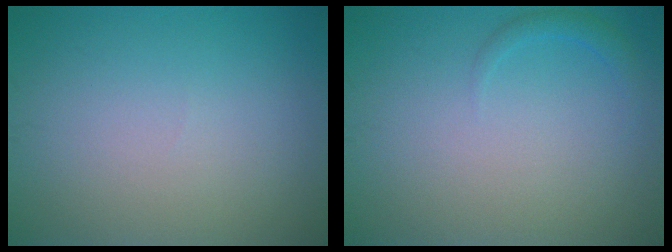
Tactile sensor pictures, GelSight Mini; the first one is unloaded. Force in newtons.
{"total": 1.2, "press": 1.1, "slide": 0.2}